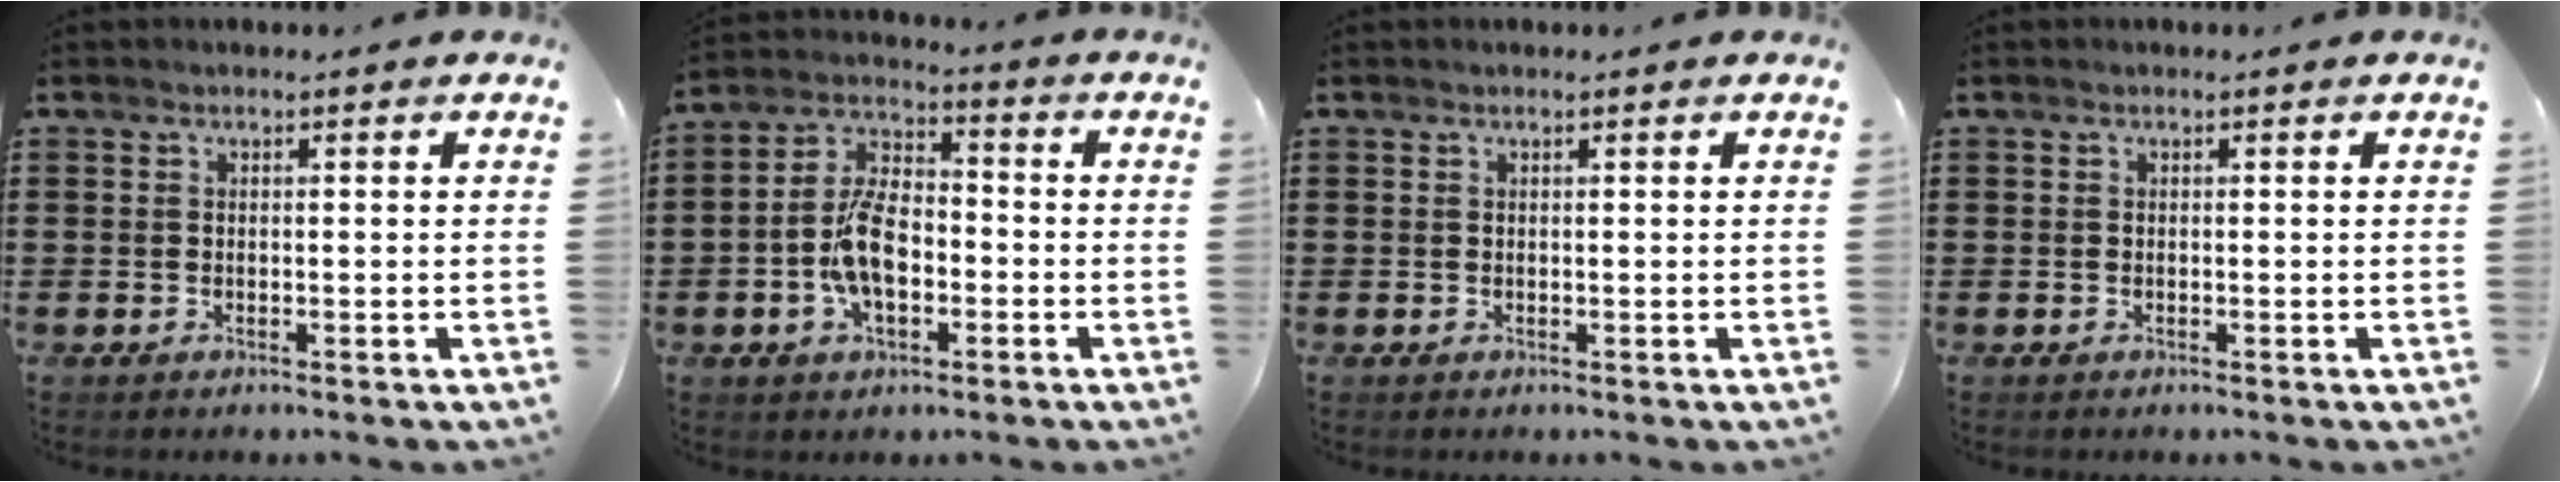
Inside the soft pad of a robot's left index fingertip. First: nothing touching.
{"total": 8.7, "force": [-2.5, 4.8, 6.9], "torque": [-0.159, 0.007, -0.054]}
{"total": 0.0}
{"total": 0.0}